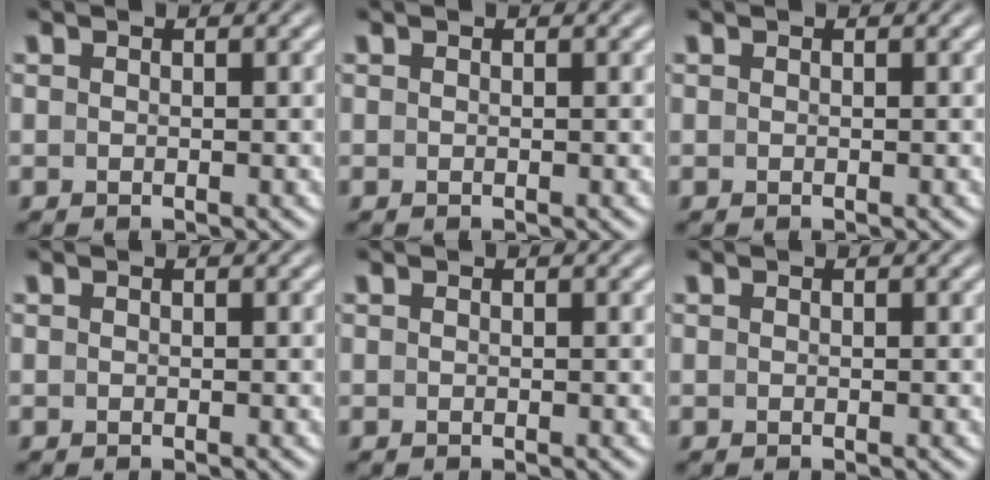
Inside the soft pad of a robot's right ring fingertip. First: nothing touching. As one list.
[{"total": 0.0}, {"total": 0.0}, {"total": 0.0}, {"total": 0.0}, {"total": 0.0}]